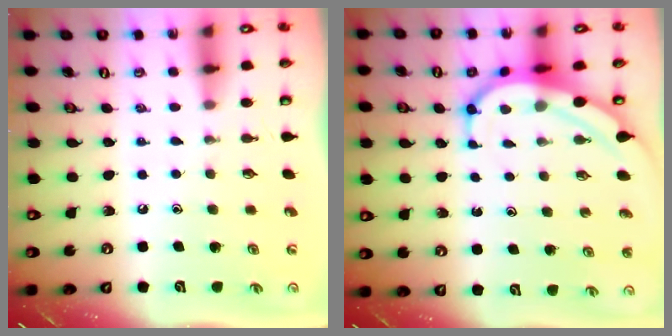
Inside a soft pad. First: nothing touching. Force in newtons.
{"total": 7.7, "press": 7.7, "slide": 0.8}